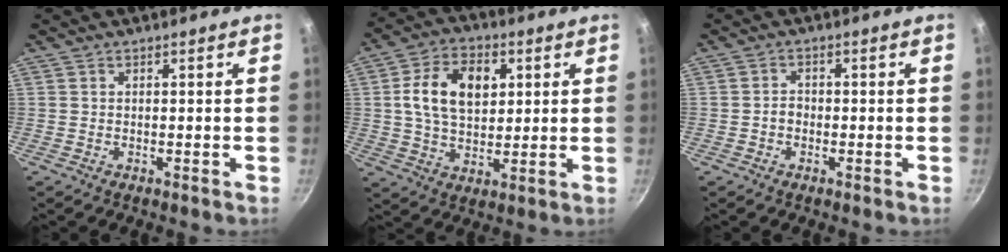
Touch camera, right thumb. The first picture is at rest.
{"total": 13.0, "force": [2.9, 8.6, 9.3], "torque": [-0.142, 0.003, 0.044]}
{"total": 1.9, "force": [-0.7, 1.4, 0.9], "torque": [-0.009, 0.014, -0.013]}